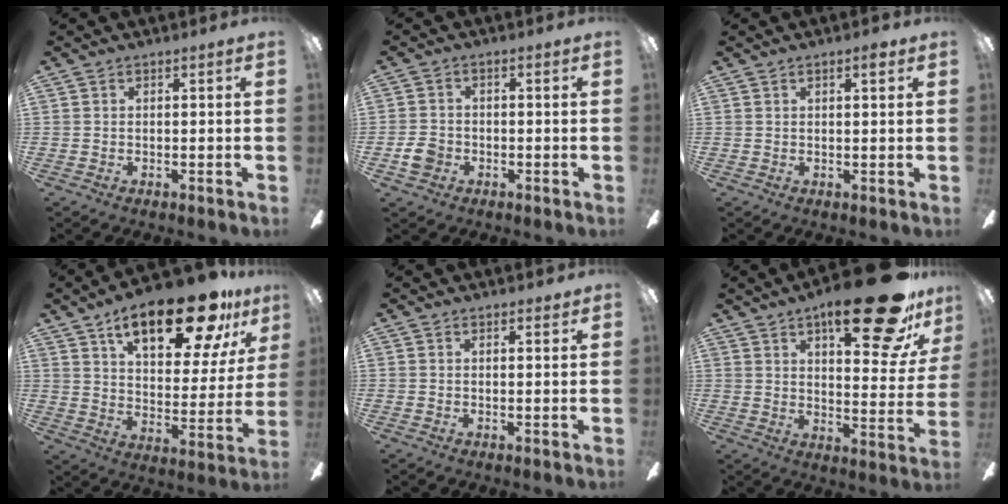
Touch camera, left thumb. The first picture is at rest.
{"total": 4.3, "force": [-1.6, 3.5, 2.0], "torque": [-0.044, 0.008, -0.030]}
{"total": 2.1, "force": [1.3, 0.4, 1.6], "torque": [-0.018, -0.003, 0.018]}
{"total": 22.7, "force": [14.4, 8.6, 15.3], "torque": [-0.227, -0.073, 0.231]}
{"total": 1.2, "force": [1.1, 0.2, 0.5], "torque": [-0.004, -0.004, 0.018]}
{"total": 24.3, "force": [15.2, 7.5, 17.5], "torque": [-0.236, -0.090, 0.235]}